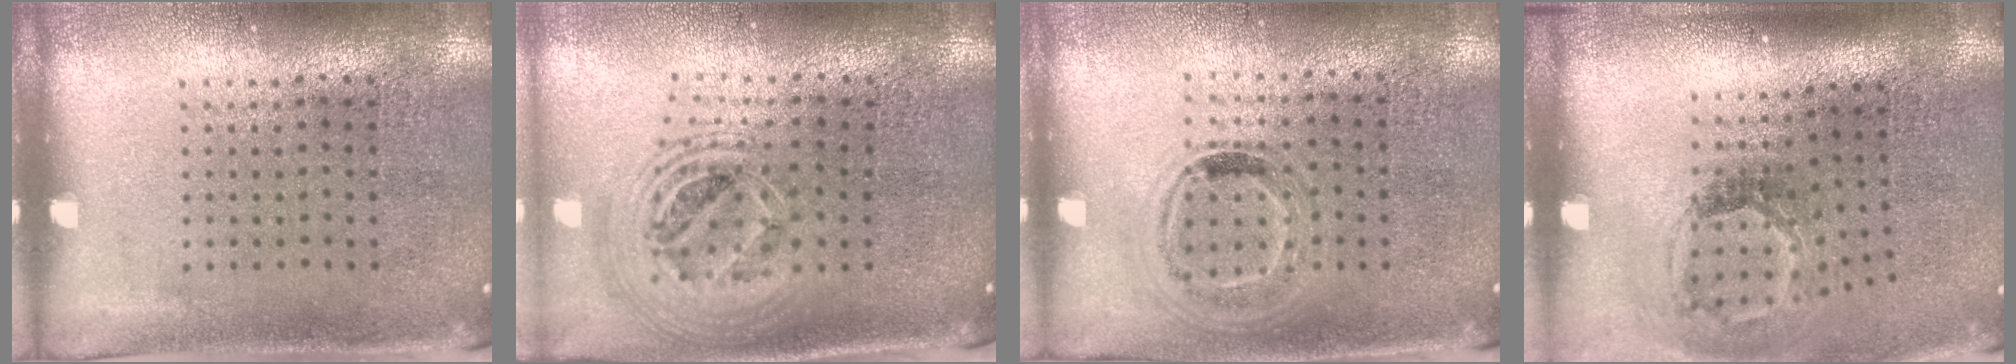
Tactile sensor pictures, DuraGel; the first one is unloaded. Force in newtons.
{"total": 2.3, "press": 1.8, "slide": 1.5}
{"total": 0.9, "press": 0.8, "slide": 0.4}
{"total": 1.9, "press": 1.2, "slide": 1.4}